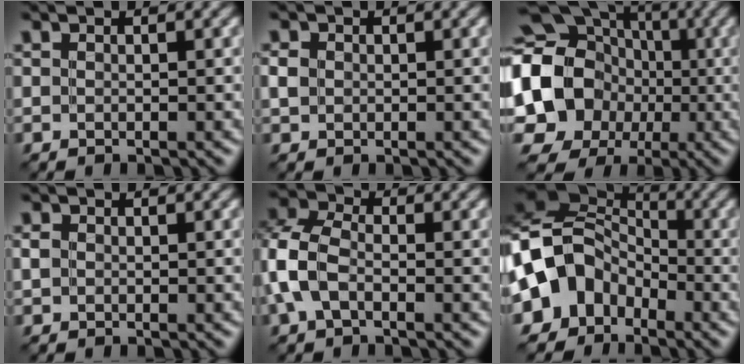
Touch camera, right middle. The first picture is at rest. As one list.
[{"total": 1.2, "force": [-0.2, 1.1, 0.5], "torque": [-0.008, -0.003, -0.005]}, {"total": 15.4, "force": [-1.4, 13.6, 7.2], "torque": [-0.139, -0.014, -0.053]}, {"total": 0.8, "force": [-0.2, 0.7, 0.3], "torque": [-0.006, -0.001, -0.006]}, {"total": 4.7, "force": [-1.2, 3.1, 3.2], "torque": [-0.084, 0.006, -0.038]}, {"total": 8.2, "force": [-3.5, 6.5, 3.6], "torque": [-0.062, 0.005, -0.088]}]